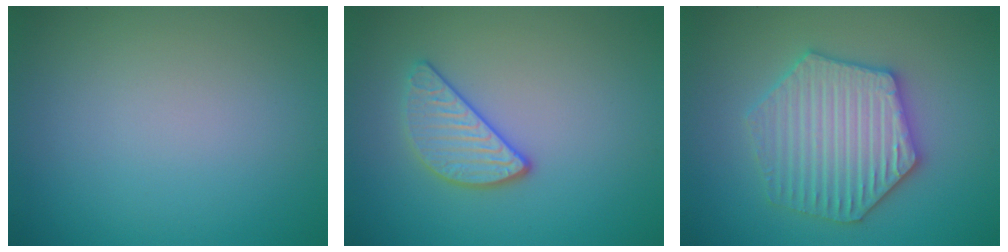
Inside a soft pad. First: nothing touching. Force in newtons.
{"total": 2.8, "press": 2.6, "slide": 0.9}
{"total": 6.2, "press": 6.1, "slide": 1.1}